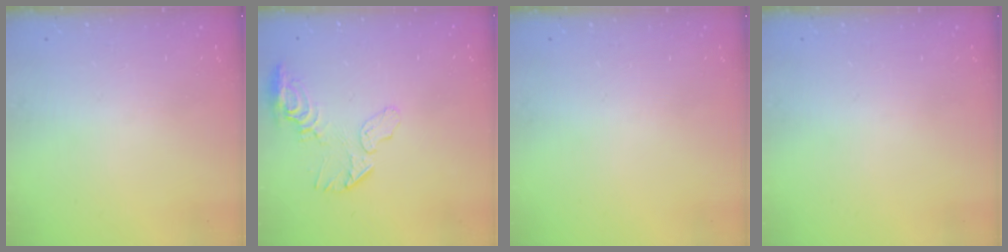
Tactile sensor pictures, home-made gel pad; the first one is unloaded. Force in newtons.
{"total": 10.3, "press": 10.2, "slide": 1.1}
{"total": 0.0}
{"total": 0.0}